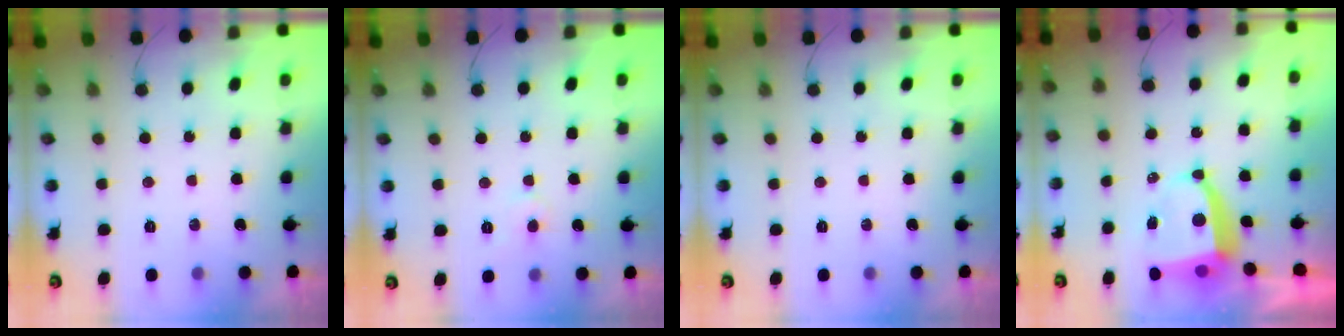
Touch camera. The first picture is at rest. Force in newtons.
{"total": 2.9, "press": 2.9, "slide": 0.2}
{"total": 0.0}
{"total": 7.6, "press": 7.5, "slide": 1.0}